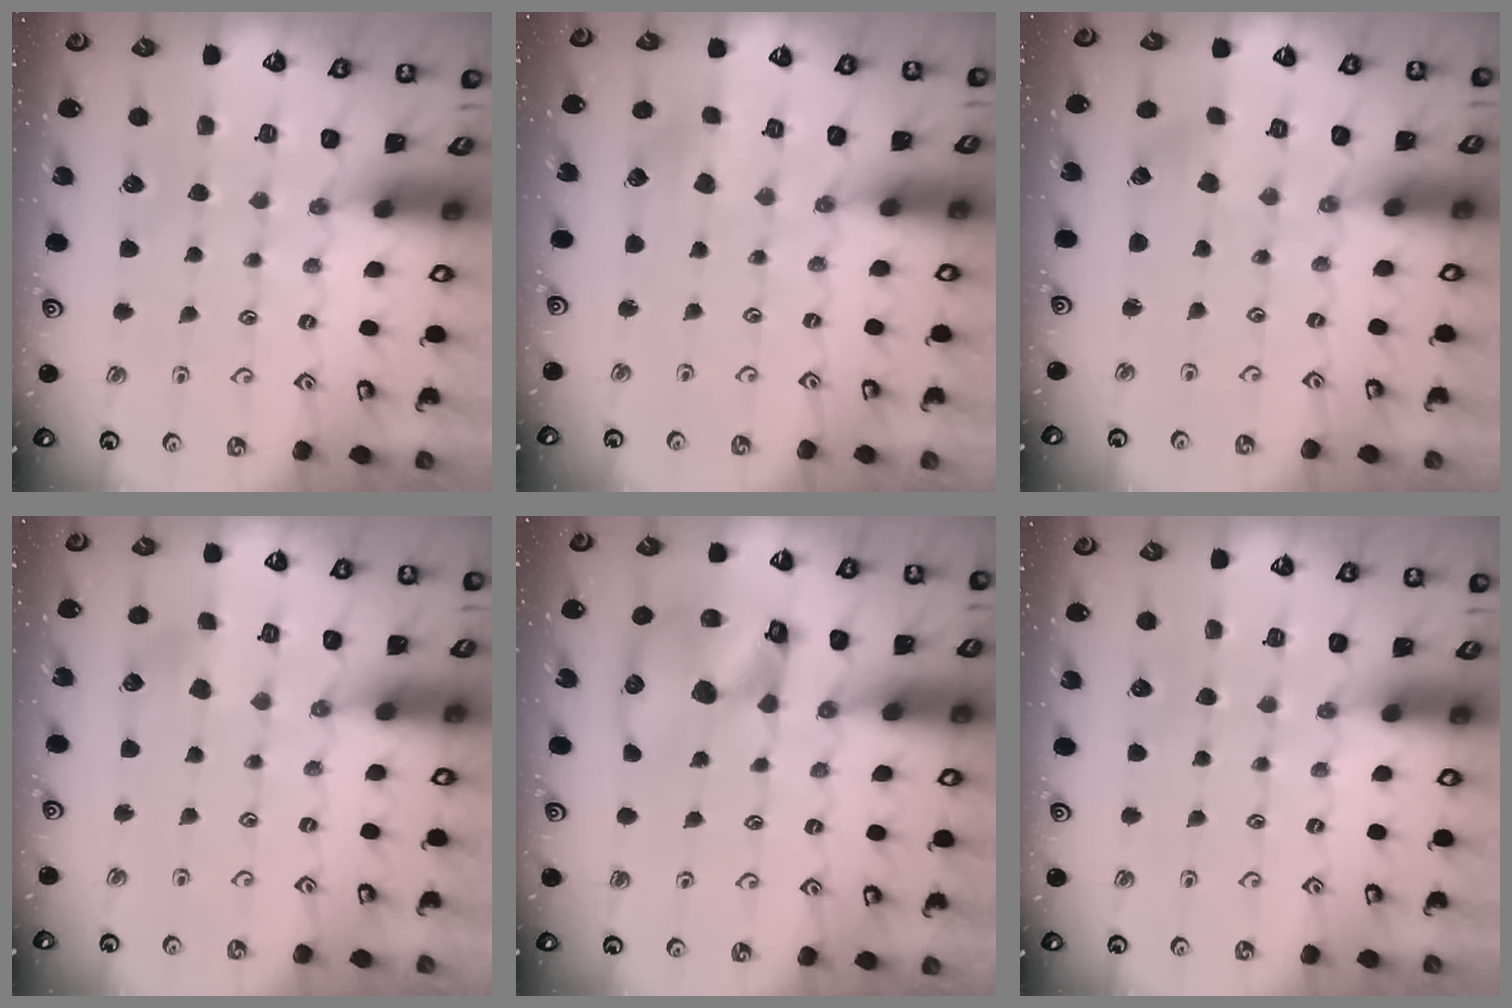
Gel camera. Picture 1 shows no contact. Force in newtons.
{"total": 2.6, "press": 2.6, "slide": 0.3}
{"total": 0.0}
{"total": 4.0, "press": 3.9, "slide": 0.4}
{"total": 14.1, "press": 13.9, "slide": 2.1}
{"total": 0.0}